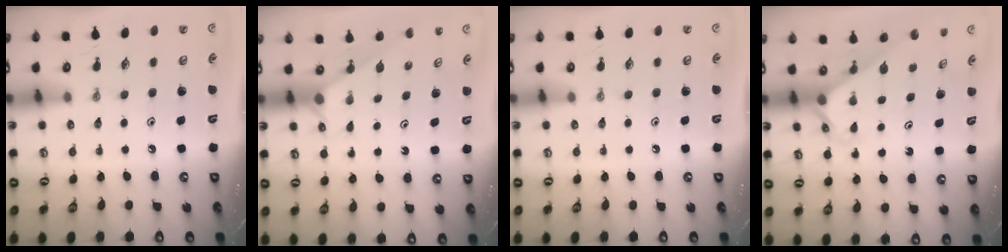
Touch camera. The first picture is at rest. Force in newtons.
{"total": 0.9, "press": 0.9, "slide": 0.2}
{"total": 0.0}
{"total": 2.0, "press": 2.0, "slide": 0.2}